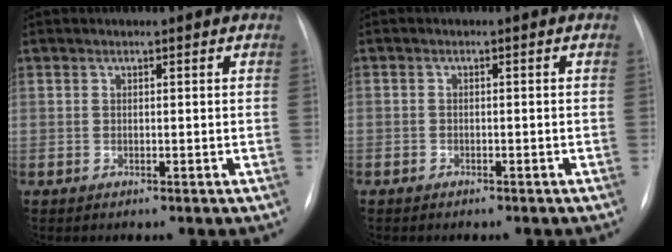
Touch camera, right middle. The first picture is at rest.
{"total": 1.5, "force": [-0.9, 1.1, 0.1], "torque": [-0.011, 0.004, -0.013]}